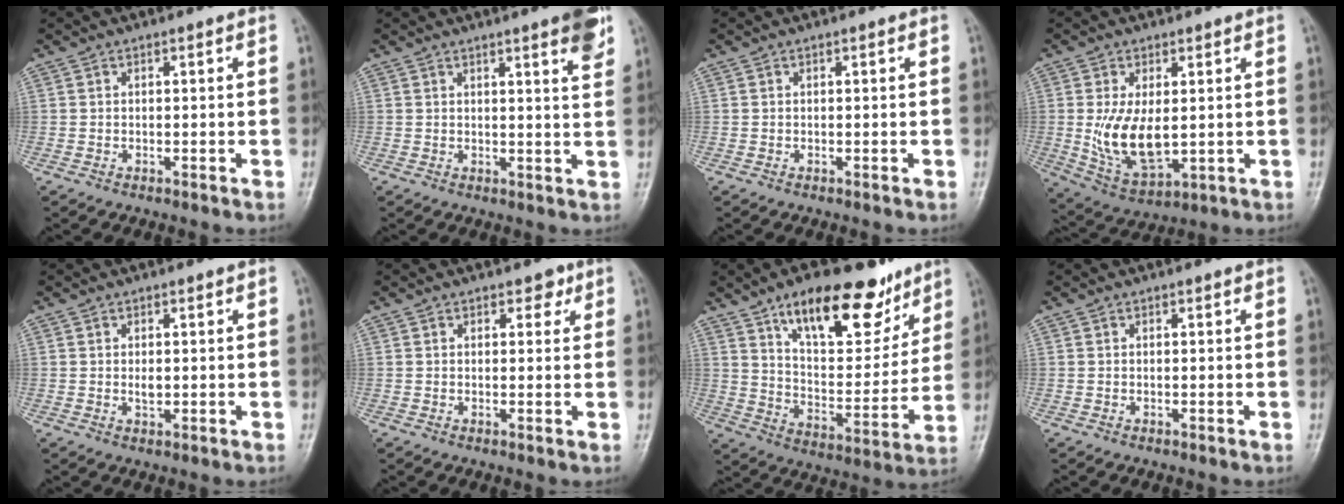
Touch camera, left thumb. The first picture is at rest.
{"total": 5.9, "force": [3.7, 0.7, 4.6], "torque": [-0.051, -0.016, 0.045]}
{"total": 0.0}
{"total": 10.7, "force": [0.4, 5.8, 8.9], "torque": [-0.160, -0.018, 0.025]}
{"total": 1.5, "force": [0.3, 0.9, 1.2], "torque": [-0.017, -0.004, 0.006]}
{"total": 2.2, "force": [1.4, 1.4, 1.0], "torque": [0.004, -0.006, 0.015]}
{"total": 20.9, "force": [13.2, 9.1, 13.4], "torque": [-0.153, -0.060, 0.217]}
{"total": 0.0}